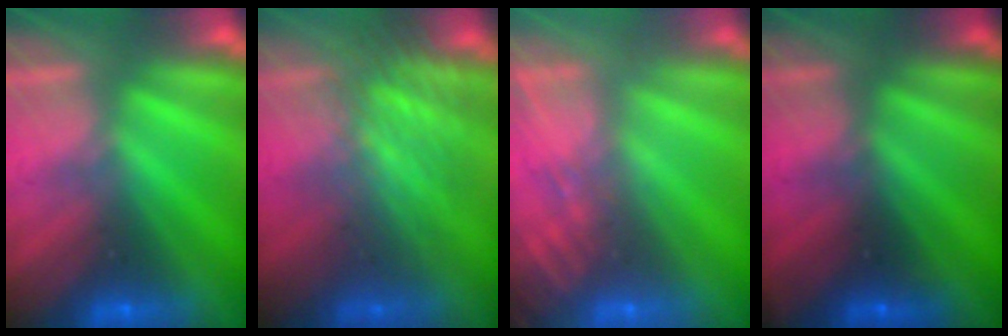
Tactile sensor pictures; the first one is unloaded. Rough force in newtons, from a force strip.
{"total": 3.2}
{"total": 7.3}
{"total": 2.7}